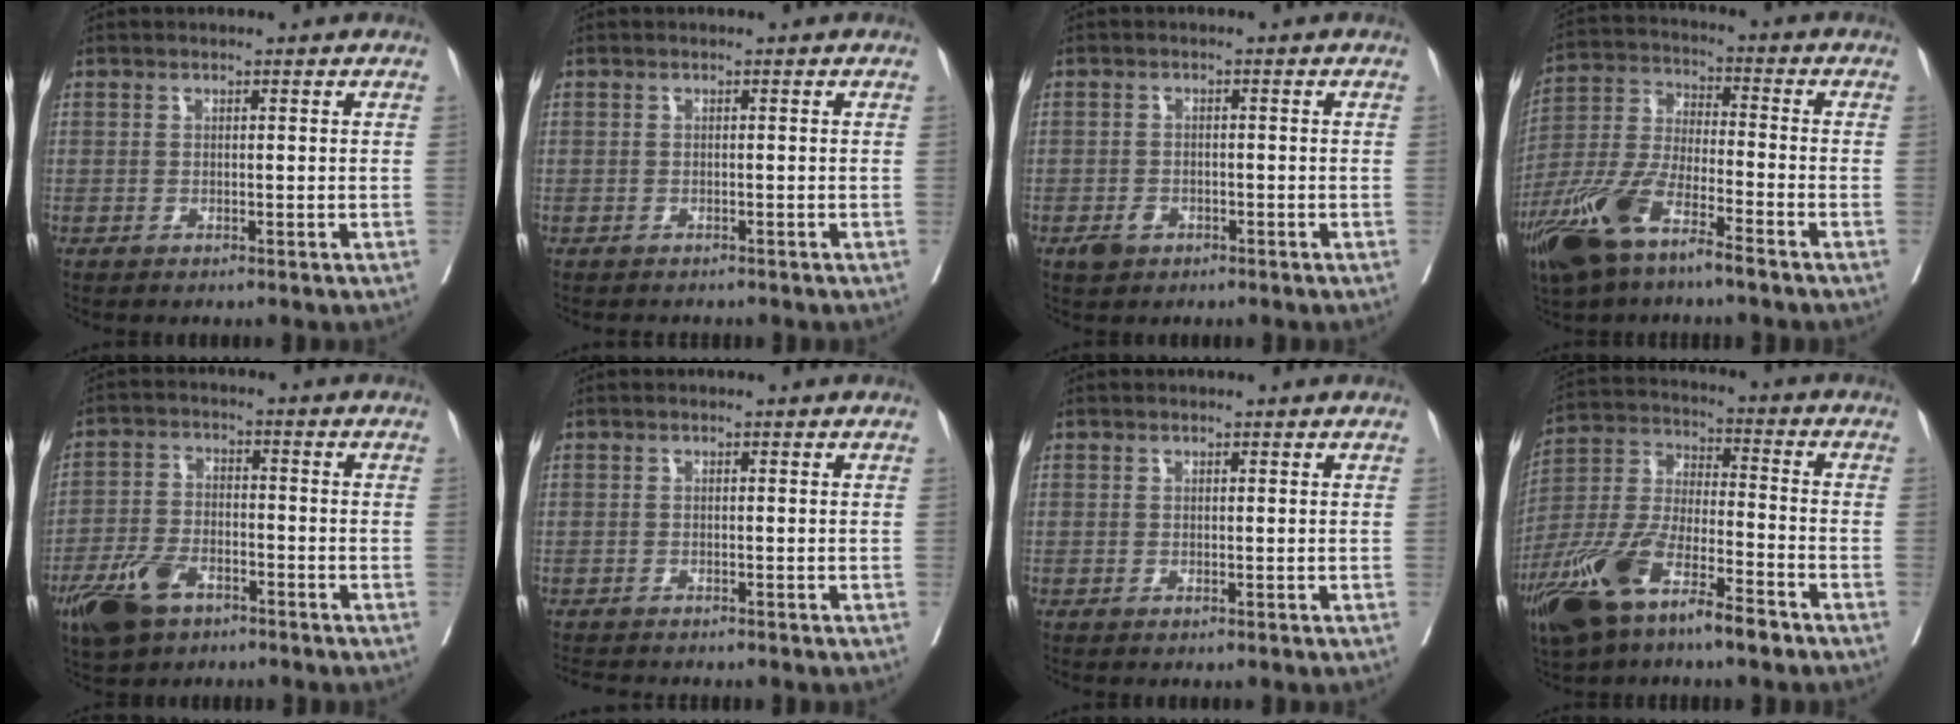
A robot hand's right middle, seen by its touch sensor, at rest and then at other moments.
{"total": 1.9, "force": [-1.7, 0.7, 0.3], "torque": [-0.008, -0.004, -0.024]}
{"total": 2.4, "force": [-1.4, 1.6, 1.2], "torque": [-0.020, 0.002, -0.016]}
{"total": 13.5, "force": [-8.3, 3.4, 10.0], "torque": [-0.220, -0.018, -0.161]}
{"total": 9.1, "force": [-5.5, 4.5, 5.6], "torque": [-0.124, -0.007, -0.099]}
{"total": 3.9, "force": [-3.6, 0.7, 1.3], "torque": [-0.018, -0.008, -0.055]}
{"total": 0.0}
{"total": 16.1, "force": [-9.9, 4.4, 11.9], "torque": [-0.259, -0.023, -0.188]}